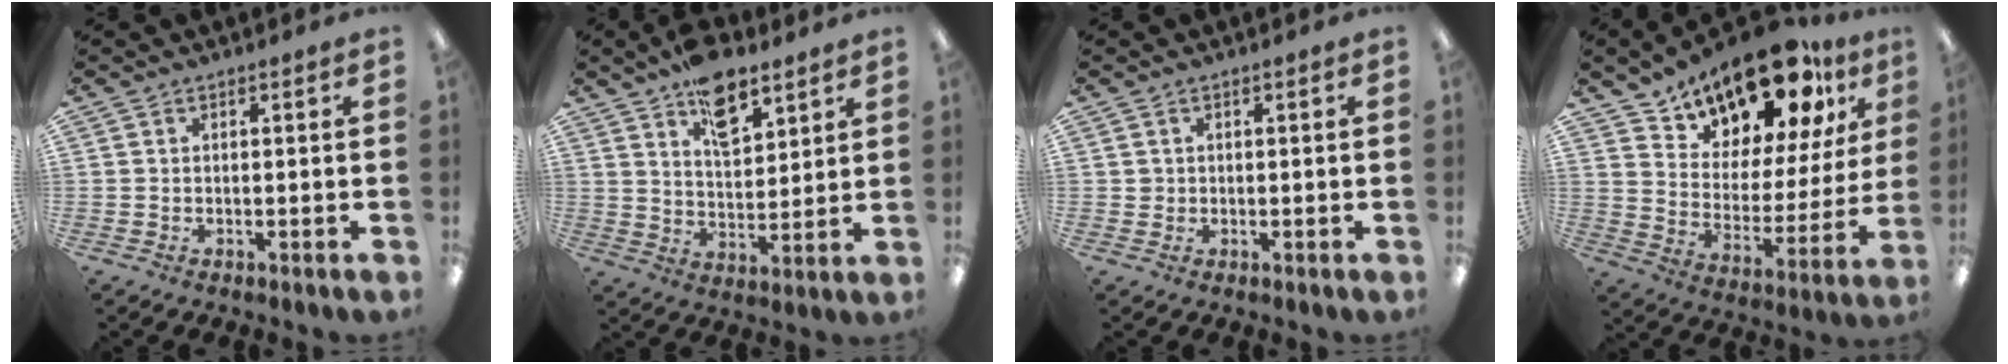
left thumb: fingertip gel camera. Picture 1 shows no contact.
{"total": 10.5, "force": [7.4, 5.1, 5.5], "torque": [-0.081, -0.034, 0.130]}
{"total": 1.2, "force": [0.4, 1.1, 0.1], "torque": [-0.003, 0.004, 0.006]}
{"total": 17.2, "force": [15.5, 5.1, 5.5], "torque": [-0.106, -0.133, 0.270]}